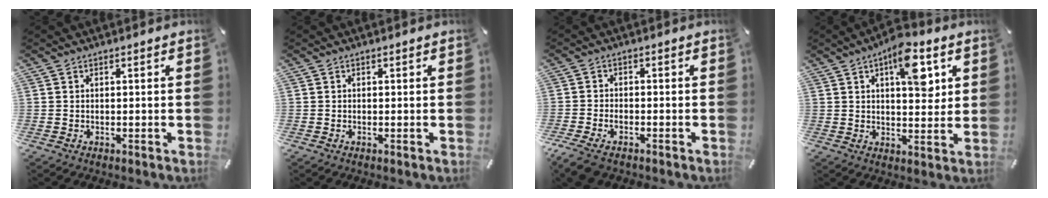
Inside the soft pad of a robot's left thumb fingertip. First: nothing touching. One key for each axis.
{"total": 0.0}
{"total": 3.6, "fx": -2.2, "fy": 2.1, "fz": 1.9, "tx": -0.045, "ty": 0.008, "tz": -0.045}
{"total": 11.4, "fx": 4.8, "fy": 5.3, "fz": 8.9, "tx": -0.113, "ty": -0.019, "tz": 0.075}